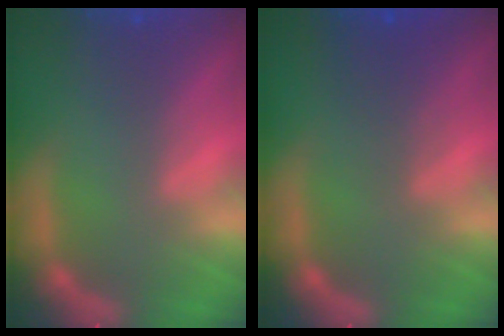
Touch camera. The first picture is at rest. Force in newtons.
{"total": 2.5}